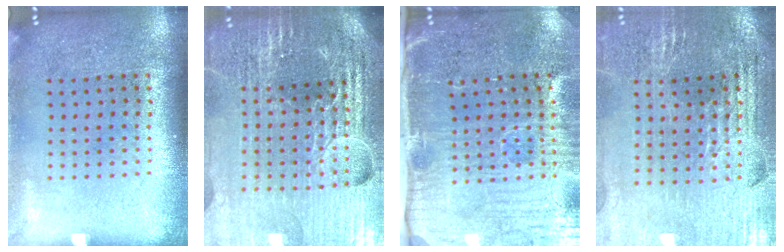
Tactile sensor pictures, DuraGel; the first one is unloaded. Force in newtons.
{"total": 6.3, "press": 5.5, "slide": 2.9}
{"total": 5.2, "press": 4.3, "slide": 2.9}
{"total": 2.9, "press": 2.9, "slide": 0.5}